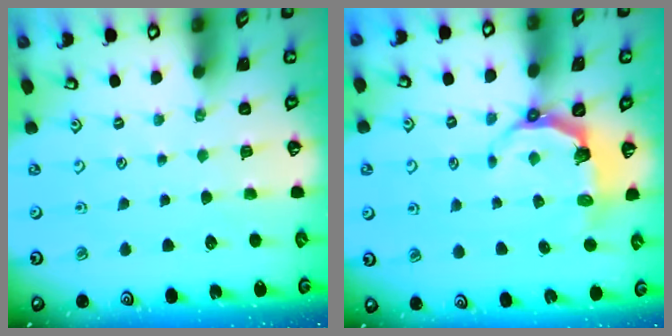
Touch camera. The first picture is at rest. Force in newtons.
{"total": 5.0, "press": 3.4, "slide": 3.6}